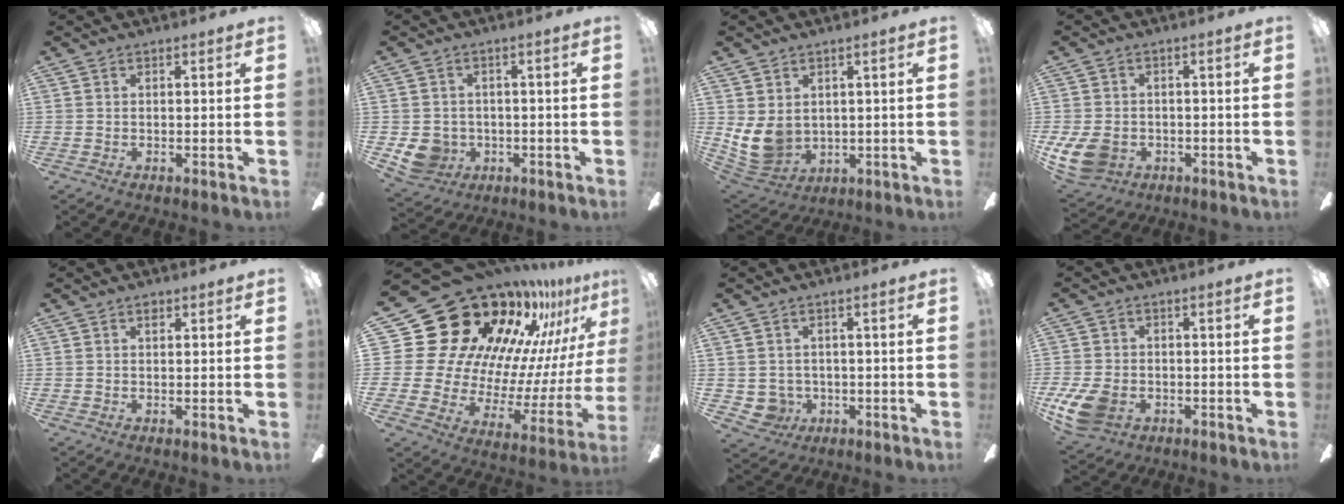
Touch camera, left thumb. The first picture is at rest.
{"total": 6.3, "force": [-1.6, 5.8, 1.9], "torque": [-0.061, 0.003, -0.028]}
{"total": 9.3, "force": [1.1, 7.3, 5.7], "torque": [-0.146, -0.015, 0.024]}
{"total": 8.8, "force": [-3.4, 6.4, 5.0], "torque": [-0.123, 0.014, -0.060]}
{"total": 1.1, "force": [0.5, 0.6, 0.7], "torque": [-0.007, -0.001, 0.007]}
{"total": 28.3, "force": [19.1, 17.1, 12.1], "torque": [-0.160, -0.182, 0.390]}
{"total": 3.9, "force": [-0.2, 3.8, 0.8], "torque": [-0.038, 0.001, -0.004]}
{"total": 9.8, "force": [-3.8, 6.6, 6.2], "torque": [-0.143, 0.011, -0.067]}